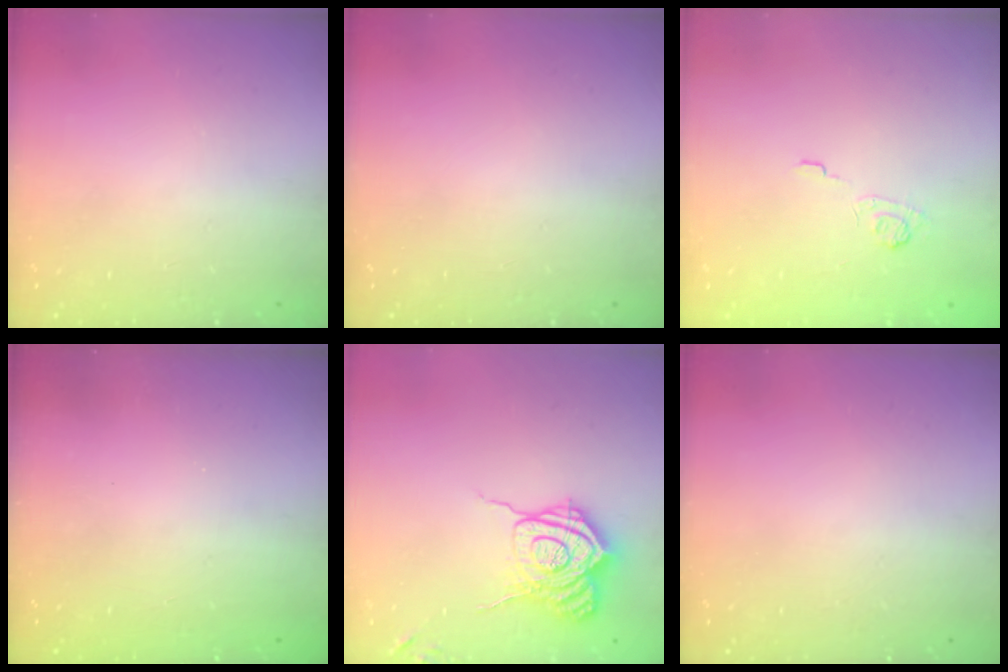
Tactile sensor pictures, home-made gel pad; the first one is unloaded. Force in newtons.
{"total": 0.0}
{"total": 2.5, "press": 2.1, "slide": 1.4}
{"total": 2.3, "press": 2.2, "slide": 0.8}
{"total": 16.7, "press": 16.7, "slide": 0.6}
{"total": 0.0}